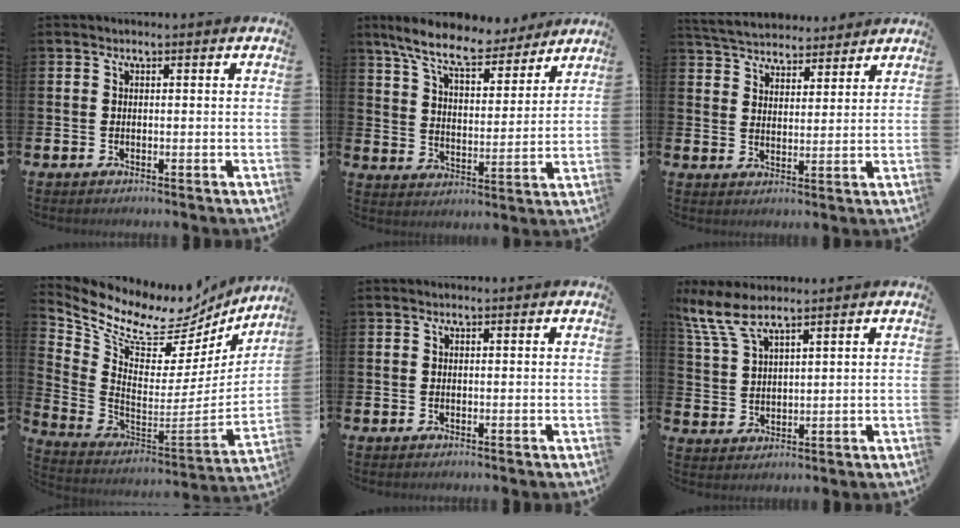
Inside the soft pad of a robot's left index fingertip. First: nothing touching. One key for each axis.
{"total": 9.8, "fx": 8.7, "fy": 2.3, "fz": 3.9, "tx": -0.109, "ty": -0.042, "tz": 0.156}
{"total": 5.2, "fx": 5.0, "fy": 1.1, "fz": 0.0, "tx": -0.028, "ty": -0.026, "tz": 0.091}
{"total": 8.8, "fx": 6.9, "fy": 4.5, "fz": 2.9, "tx": -0.097, "ty": -0.067, "tz": 0.114}
{"total": 0.0}
{"total": 6.3, "fx": 5.5, "fy": 1.1, "fz": 2.9, "tx": -0.080, "ty": -0.010, "tz": 0.102}